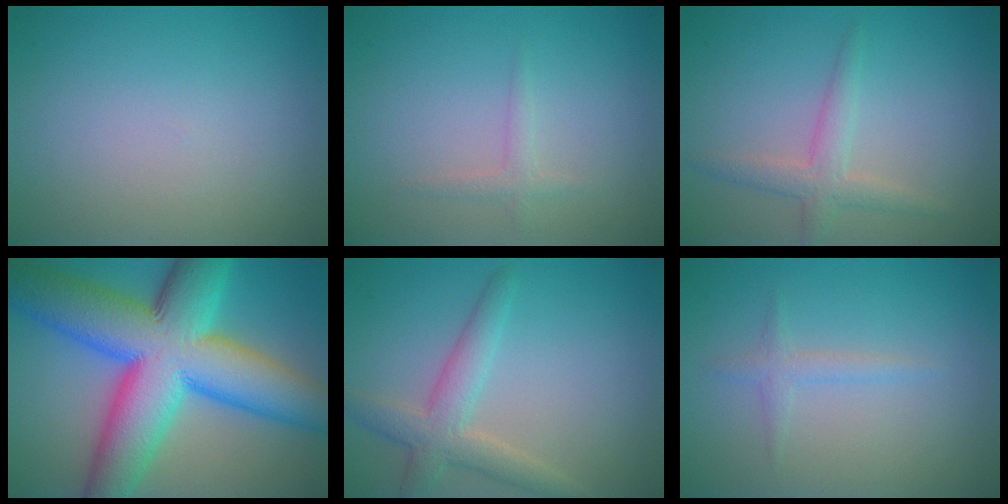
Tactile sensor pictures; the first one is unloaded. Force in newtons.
{"total": 1.1, "press": 1.1, "slide": 0.0}
{"total": 2.6, "press": 2.5, "slide": 0.1}
{"total": 16.0, "press": 16.0, "slide": 0.3}
{"total": 3.8, "press": 3.8, "slide": 0.2}
{"total": 1.3, "press": 1.2, "slide": 0.0}